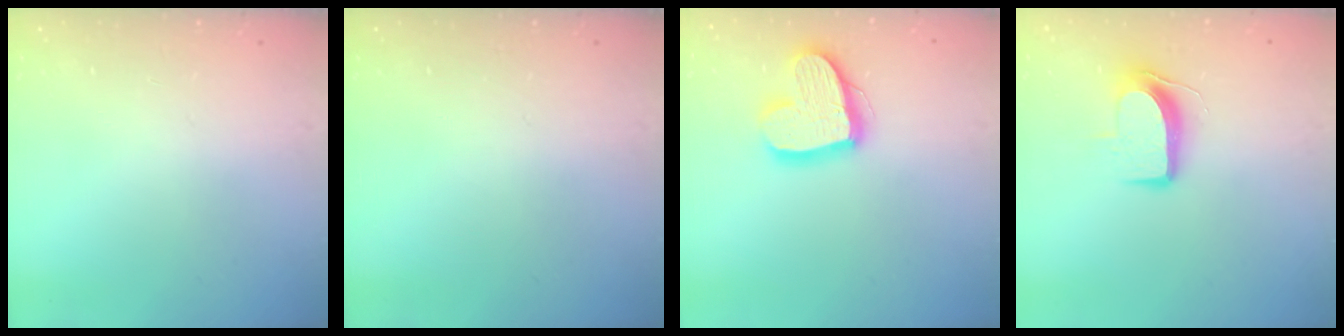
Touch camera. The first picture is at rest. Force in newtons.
{"total": 0.0}
{"total": 16.0, "press": 16.0, "slide": 1.5}
{"total": 8.7, "press": 8.6, "slide": 0.7}